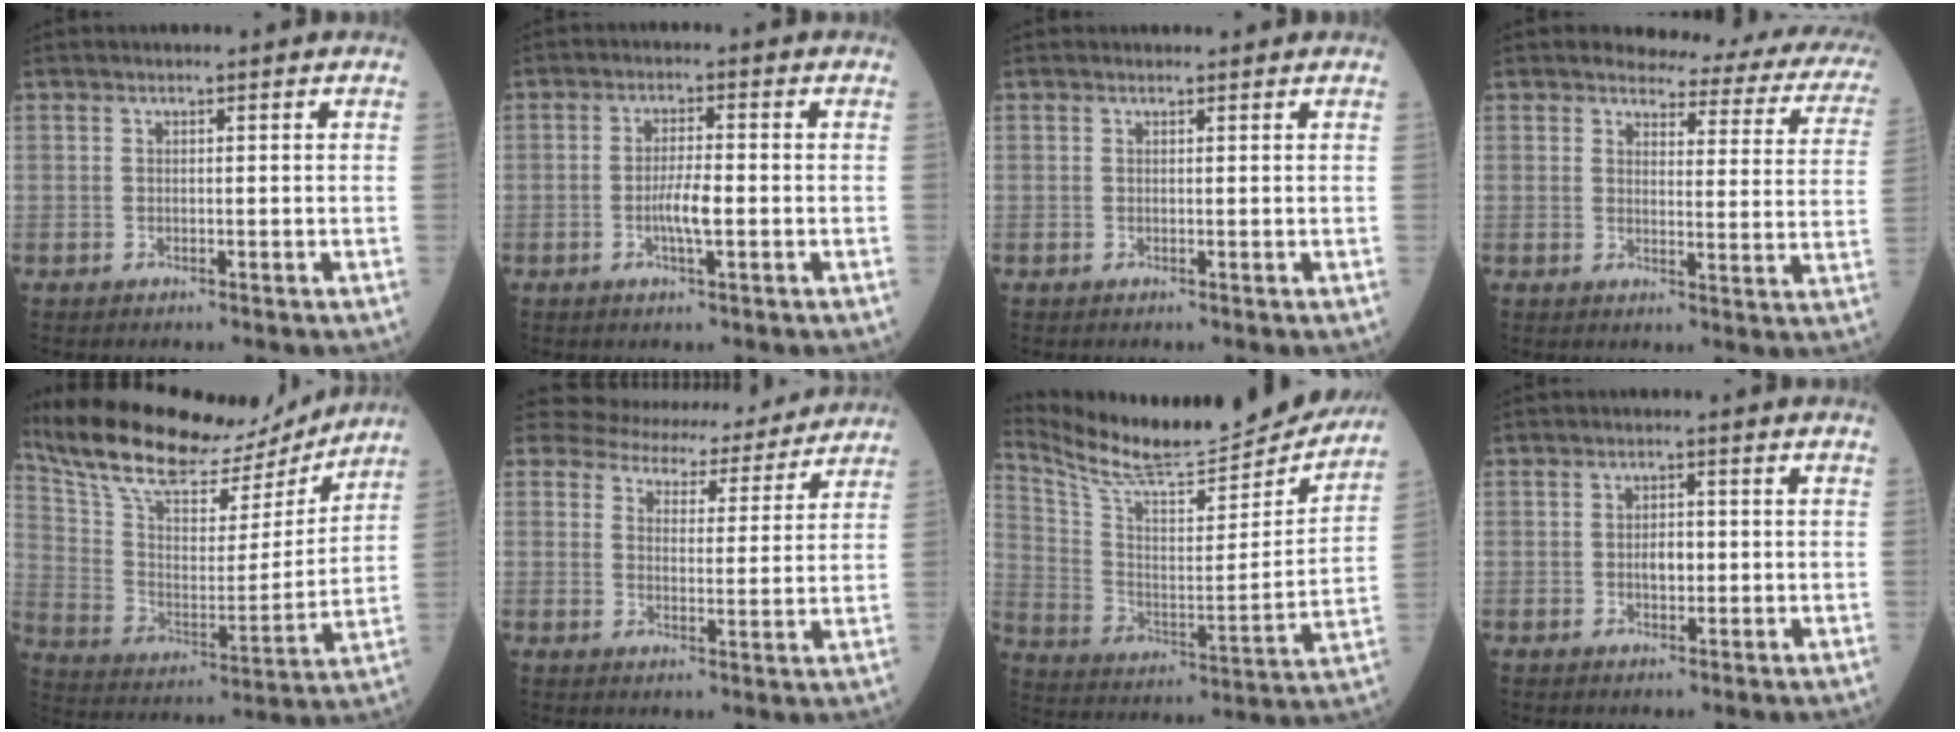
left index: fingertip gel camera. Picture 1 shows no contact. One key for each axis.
{"total": 3.8, "fx": -1.2, "fy": 0.4, "fz": 3.6, "tx": -0.070, "ty": -0.005, "tz": -0.024}
{"total": 0.8, "fx": 0.7, "fy": 0.3, "fz": 0.0, "tx": -0.006, "ty": 0.002, "tz": 0.010}
{"total": 15.7, "fx": 14.3, "fy": 3.9, "fz": 5.1, "tx": -0.032, "ty": -0.057, "tz": 0.131}
{"total": 20.3, "fx": 18.5, "fy": 5.0, "fz": 6.7, "tx": -0.125, "ty": -0.008, "tz": 0.299}
{"total": 13.2, "fx": 12.6, "fy": 3.6, "fz": 2.0, "tx": -0.014, "ty": 0.005, "tz": 0.151}
{"total": 23.1, "fx": 21.8, "fy": 2.8, "fz": 7.2, "tx": -0.132, "ty": -0.066, "tz": 0.324}
{"total": 2.2, "fx": -0.4, "fy": 1.2, "fz": 1.8, "tx": -0.026, "ty": -0.001, "tz": -0.008}